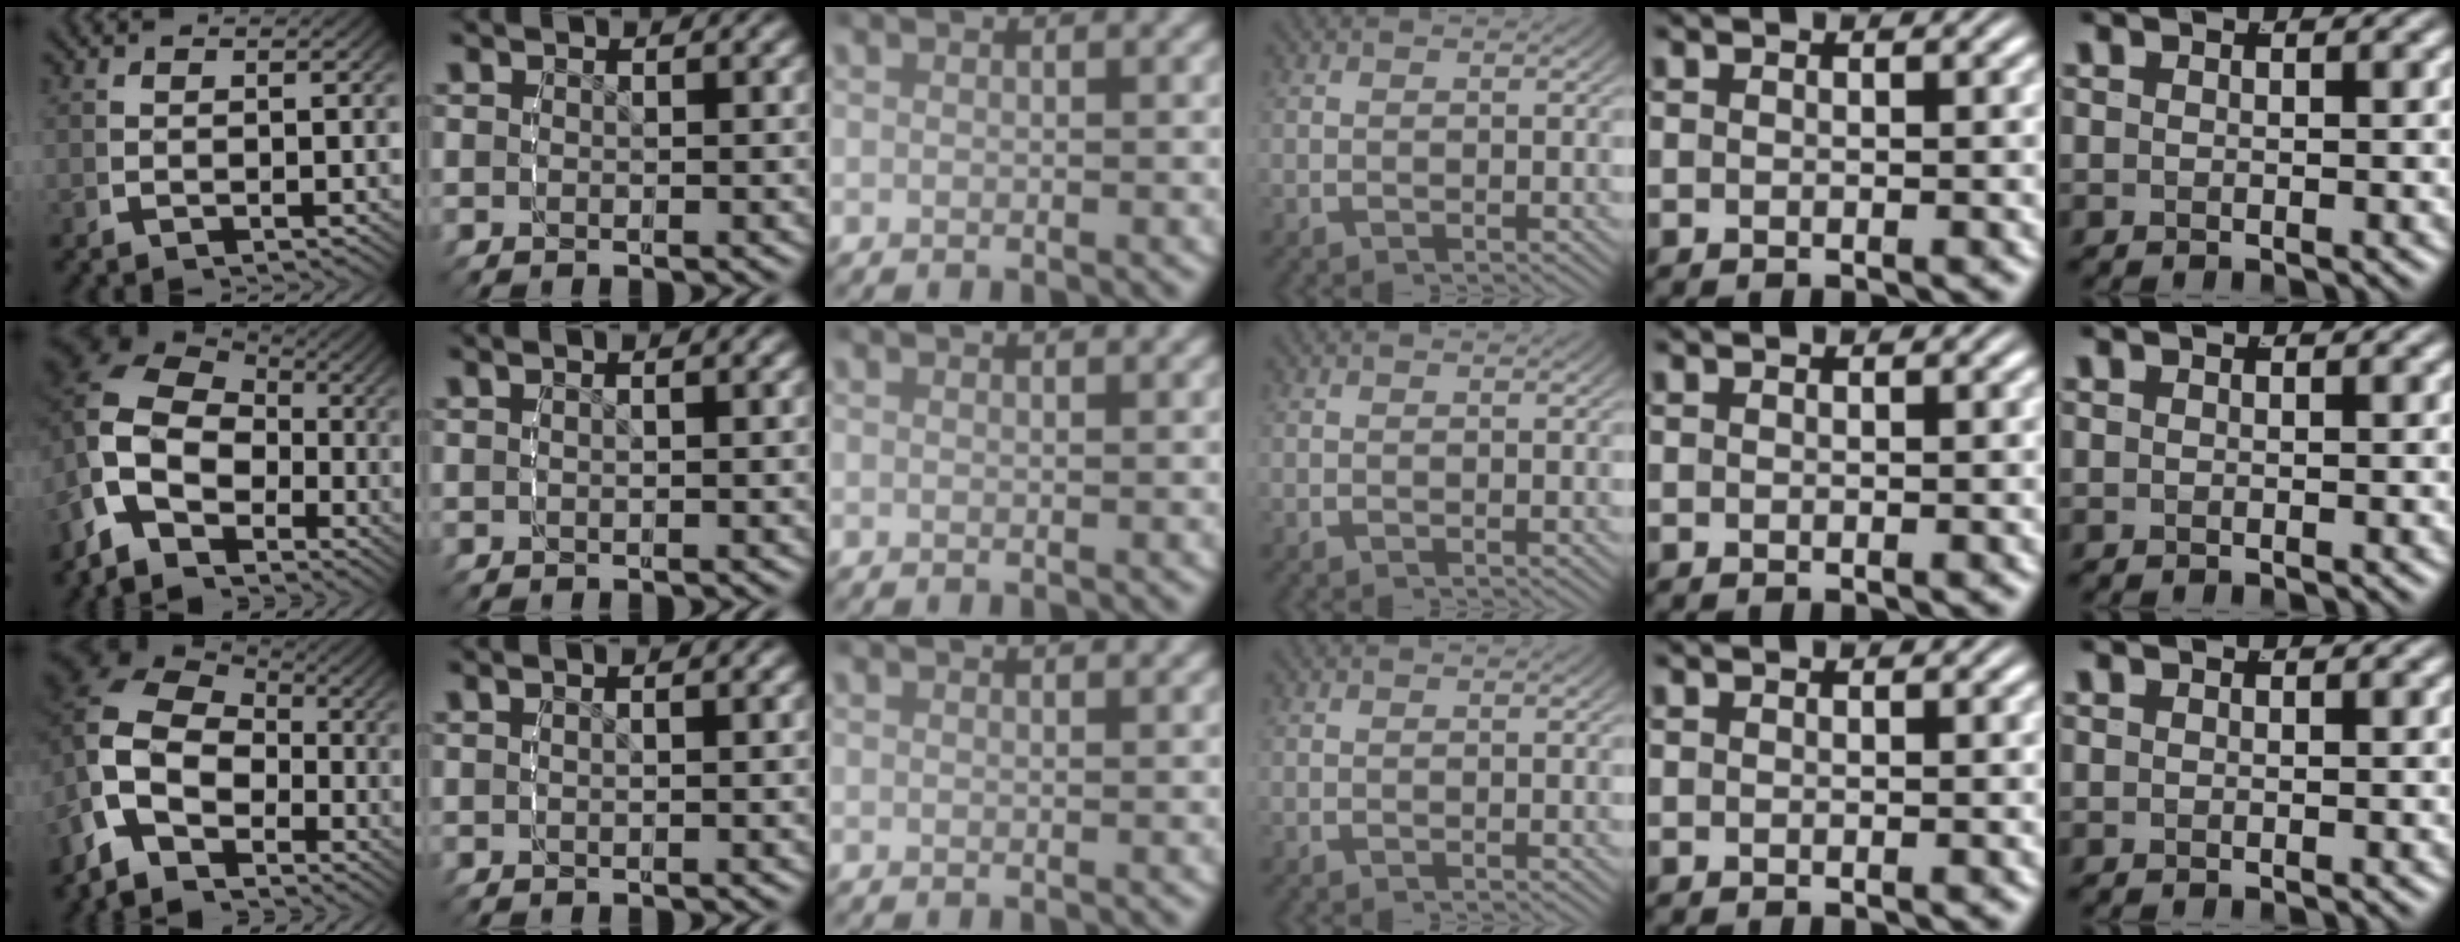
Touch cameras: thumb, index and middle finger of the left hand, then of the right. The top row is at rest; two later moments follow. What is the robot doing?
{"motion": "lift_and_place", "object": "sponge"}